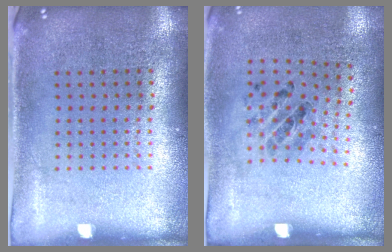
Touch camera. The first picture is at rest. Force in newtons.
{"total": 1.3, "press": 0.7, "slide": 1.2}